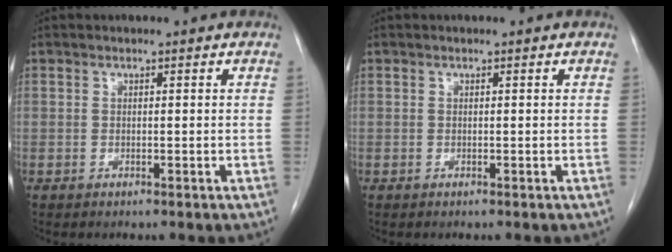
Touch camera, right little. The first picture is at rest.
{"total": 0.0}